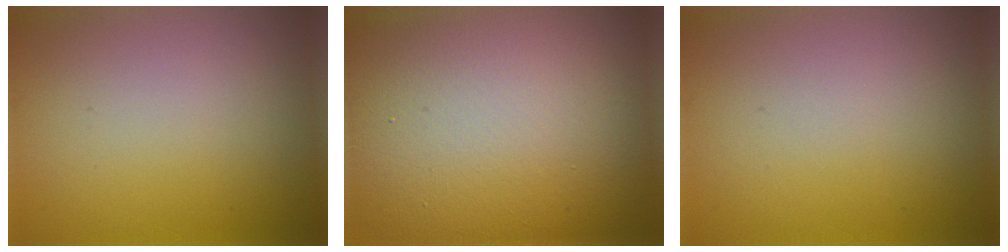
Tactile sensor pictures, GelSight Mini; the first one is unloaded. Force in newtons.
{"total": 20.5, "press": 20.5, "slide": 1.4}
{"total": 0.0}